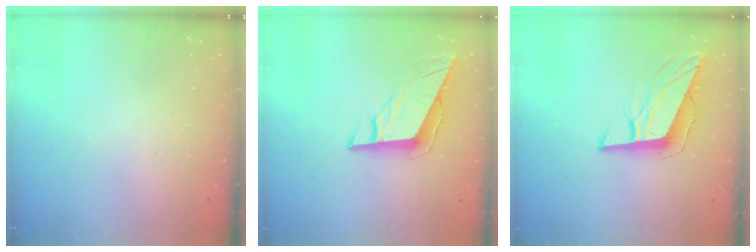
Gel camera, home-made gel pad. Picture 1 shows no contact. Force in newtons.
{"total": 9.1, "press": 9.1, "slide": 0.3}
{"total": 10.3, "press": 10.2, "slide": 1.9}